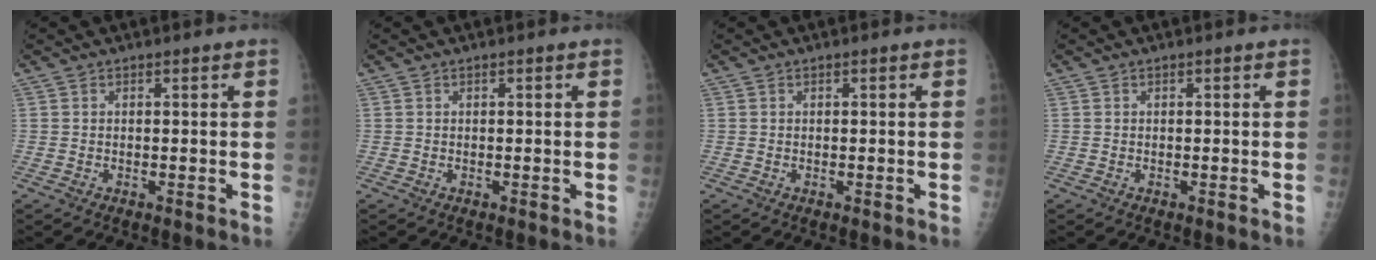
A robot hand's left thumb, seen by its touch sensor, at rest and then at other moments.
{"total": 0.0}
{"total": 0.0}
{"total": 0.0}